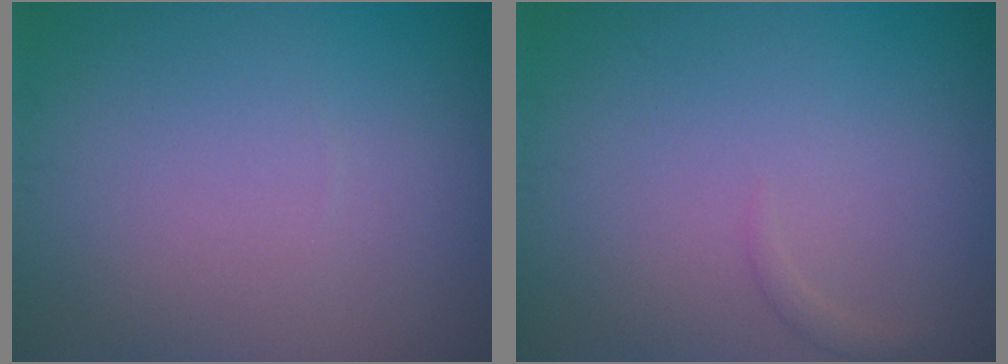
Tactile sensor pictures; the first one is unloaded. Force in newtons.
{"total": 0.6, "press": 0.6, "slide": 0.1}